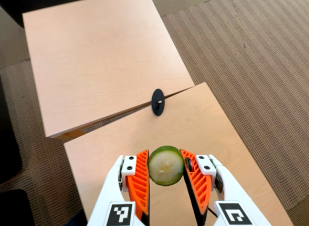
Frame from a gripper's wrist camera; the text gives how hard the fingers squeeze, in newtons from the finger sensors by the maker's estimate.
{"total": 12.3, "left": 12.9, "right": 11.6}